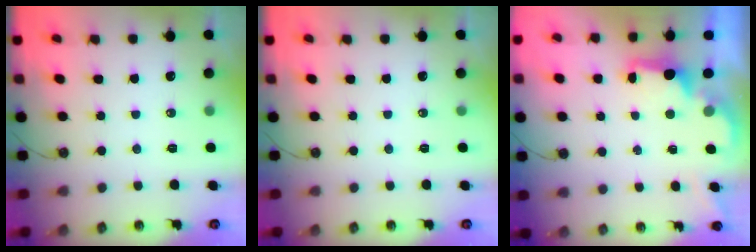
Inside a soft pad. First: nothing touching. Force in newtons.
{"total": 0.0}
{"total": 2.0, "press": 1.9, "slide": 0.8}